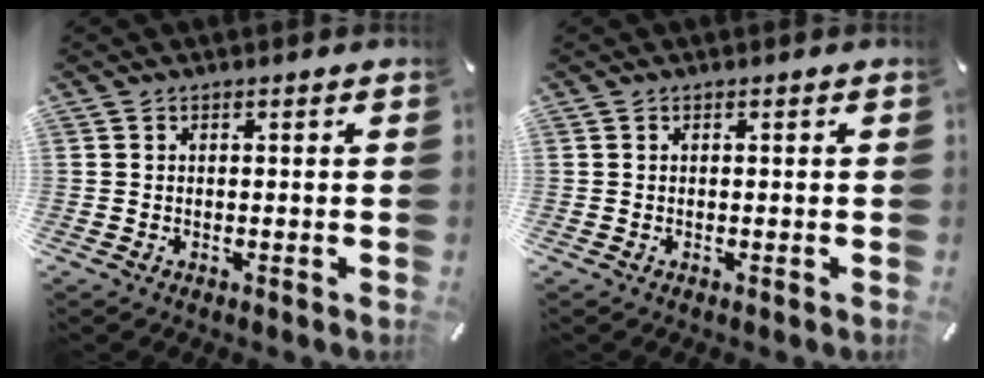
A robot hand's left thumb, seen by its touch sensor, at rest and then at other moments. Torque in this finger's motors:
{"motor_torque": [-0.01, 0.00, -0.07, 0.07, 0.00]}